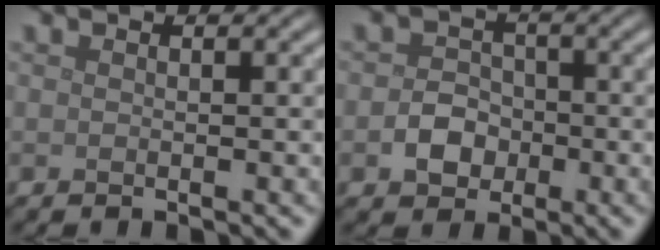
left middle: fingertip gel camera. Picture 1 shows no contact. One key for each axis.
{"total": 2.8, "fx": -1.0, "fy": 2.3, "fz": 1.2, "tx": -0.014, "ty": 0.002, "tz": -0.021}